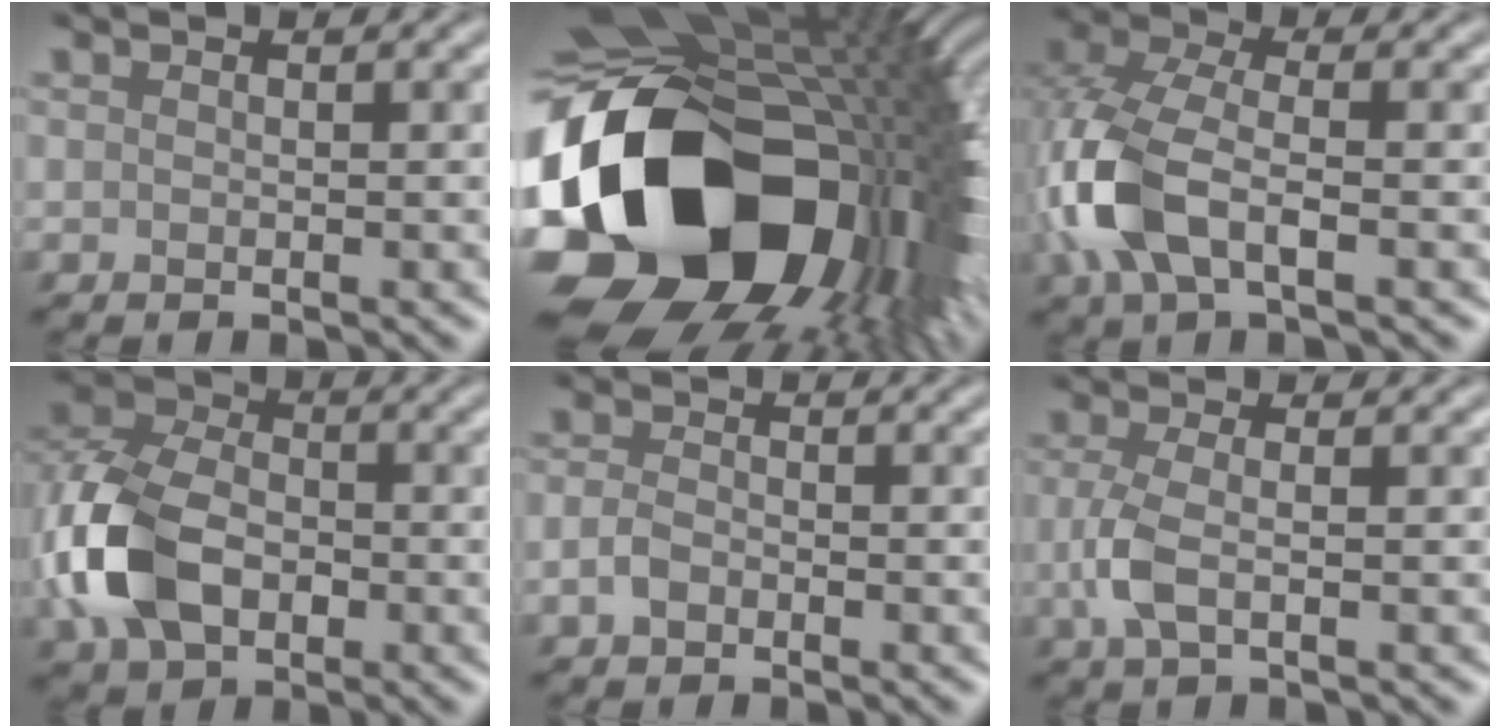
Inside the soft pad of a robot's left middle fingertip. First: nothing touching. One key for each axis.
{"total": 20.2, "fx": -3.5, "fy": 14.4, "fz": 13.7, "tx": -0.297, "ty": -0.056, "tz": -0.032}
{"total": 7.4, "fx": -2.1, "fy": 3.8, "fz": 6.0, "tx": -0.154, "ty": 0.006, "tz": -0.052}
{"total": 8.8, "fx": -2.3, "fy": 6.1, "fz": 5.9, "tx": -0.140, "ty": 0.003, "tz": -0.059}
{"total": 1.6, "fx": -0.8, "fy": 1.1, "fz": 0.9, "tx": -0.020, "ty": 0.003, "tz": -0.023}
{"total": 2.8, "fx": -0.6, "fy": 1.1, "fz": 2.5, "tx": -0.067, "ty": -0.001, "tz": -0.016}